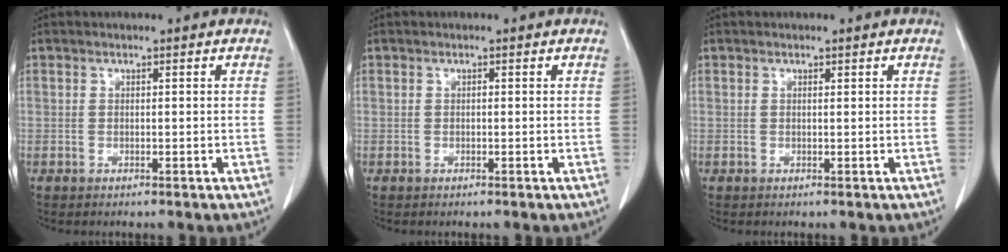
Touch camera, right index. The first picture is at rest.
{"total": 0.0}
{"total": 0.0}